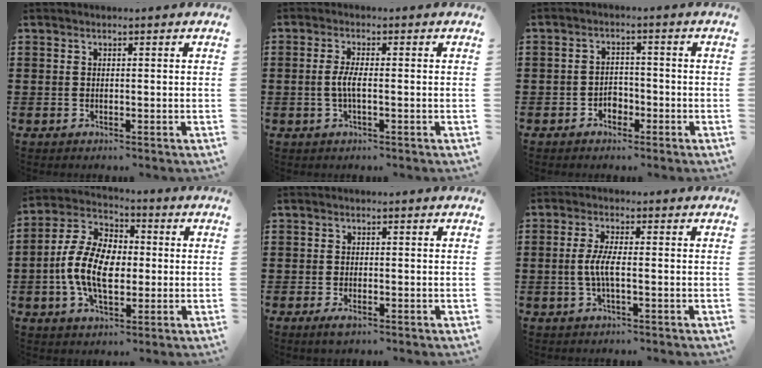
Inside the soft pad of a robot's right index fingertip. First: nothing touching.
{"total": 3.0, "force": [-0.6, 0.5, 2.9], "torque": [-0.076, -0.009, -0.018]}
{"total": 2.5, "force": [-1.4, 1.8, 1.0], "torque": [-0.024, 0.003, -0.030]}
{"total": 10.3, "force": [-1.5, 6.4, 8.0], "torque": [-0.195, 0.004, -0.033]}
{"total": 1.4, "force": [-0.6, 0.6, 1.1], "torque": [-0.028, -0.004, -0.015]}
{"total": 3.6, "force": [-0.6, 0.6, 3.5], "torque": [-0.085, -0.008, -0.020]}